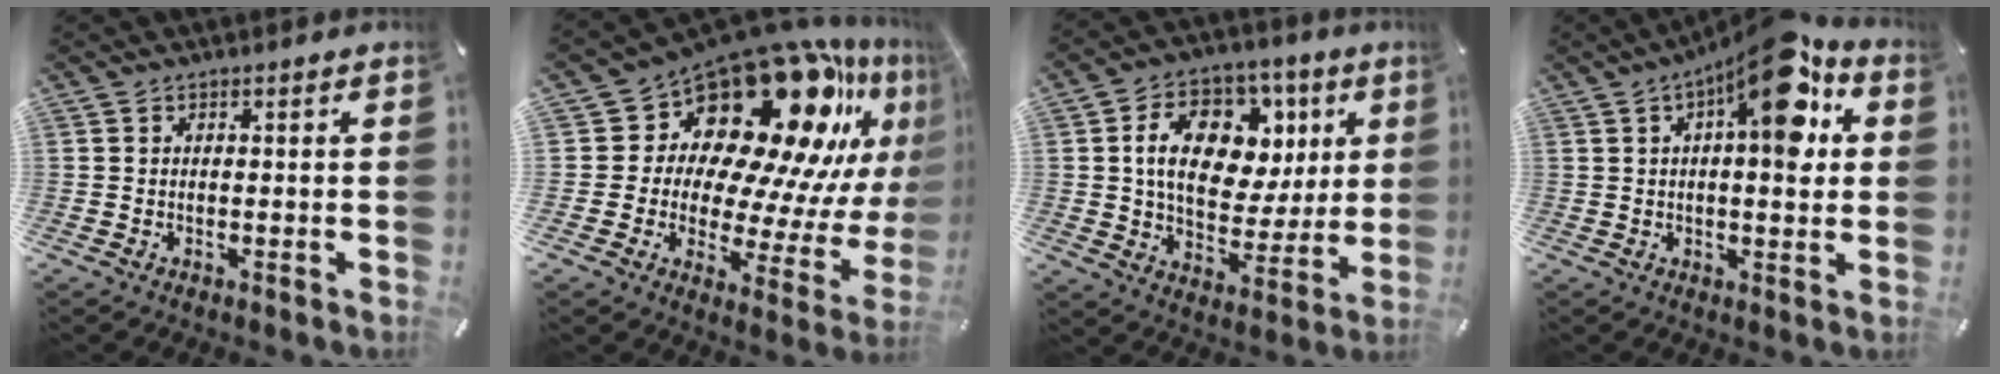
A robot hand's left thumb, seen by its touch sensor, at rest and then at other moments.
{"total": 23.8, "force": [15.0, 13.0, 13.1], "torque": [-0.172, -0.151, 0.260]}
{"total": 16.4, "force": [5.1, 11.7, 10.3], "torque": [-0.161, -0.004, 0.096]}
{"total": 16.2, "force": [6.8, 5.7, 13.6], "torque": [-0.178, -0.044, 0.102]}